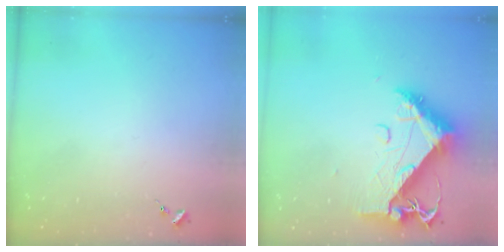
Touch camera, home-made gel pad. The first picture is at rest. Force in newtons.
{"total": 13.1, "press": 13.1, "slide": 1.4}